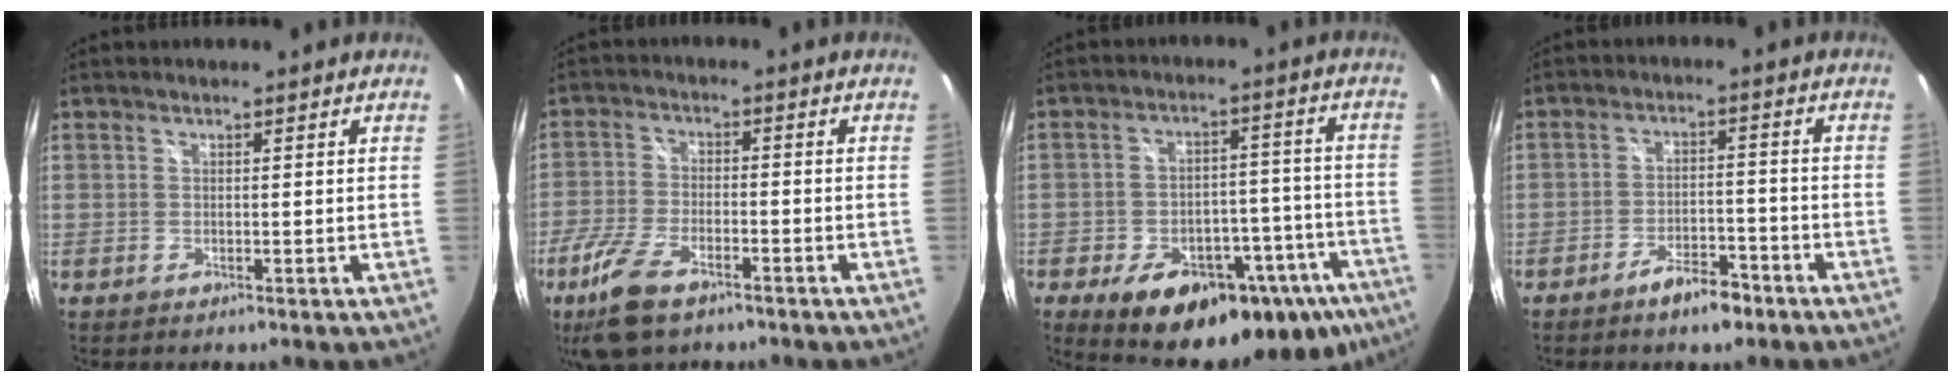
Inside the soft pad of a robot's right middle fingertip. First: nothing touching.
{"total": 10.0, "force": [-6.4, 4.3, 6.4], "torque": [-0.157, -0.019, -0.126]}
{"total": 25.7, "force": [-15.6, 13.0, 15.6], "torque": [-0.226, 0.007, -0.190]}
{"total": 6.0, "force": [-4.5, 2.2, 3.2], "torque": [-0.064, 0.006, -0.064]}